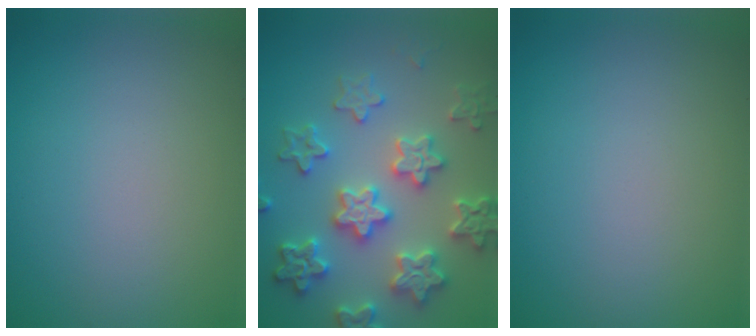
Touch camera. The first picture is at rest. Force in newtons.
{"total": 6.1, "press": 6.0, "slide": 1.3}
{"total": 0.0}